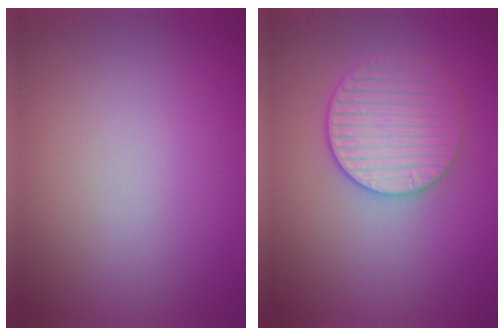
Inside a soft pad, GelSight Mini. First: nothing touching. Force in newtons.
{"total": 3.6, "press": 3.5, "slide": 0.8}